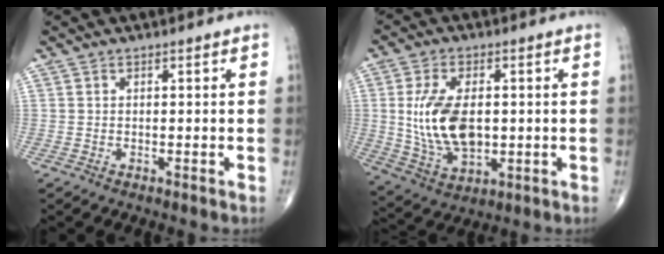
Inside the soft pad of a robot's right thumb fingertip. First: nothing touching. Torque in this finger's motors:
{"motor_torque": [-0.08, 0.15, 0.89, -0.10, 0.14]}